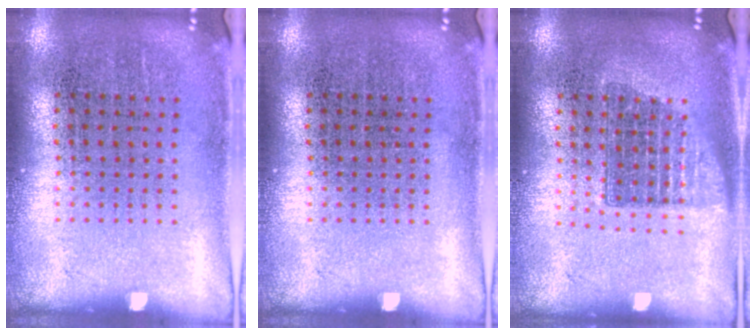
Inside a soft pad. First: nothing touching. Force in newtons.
{"total": 0.0}
{"total": 1.3, "press": 1.1, "slide": 0.8}